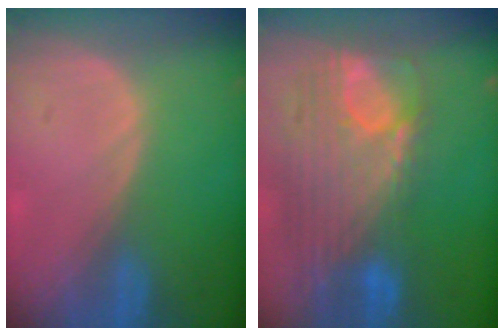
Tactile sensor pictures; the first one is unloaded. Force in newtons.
{"total": 12.3, "press": 10.4, "slide": 6.5}